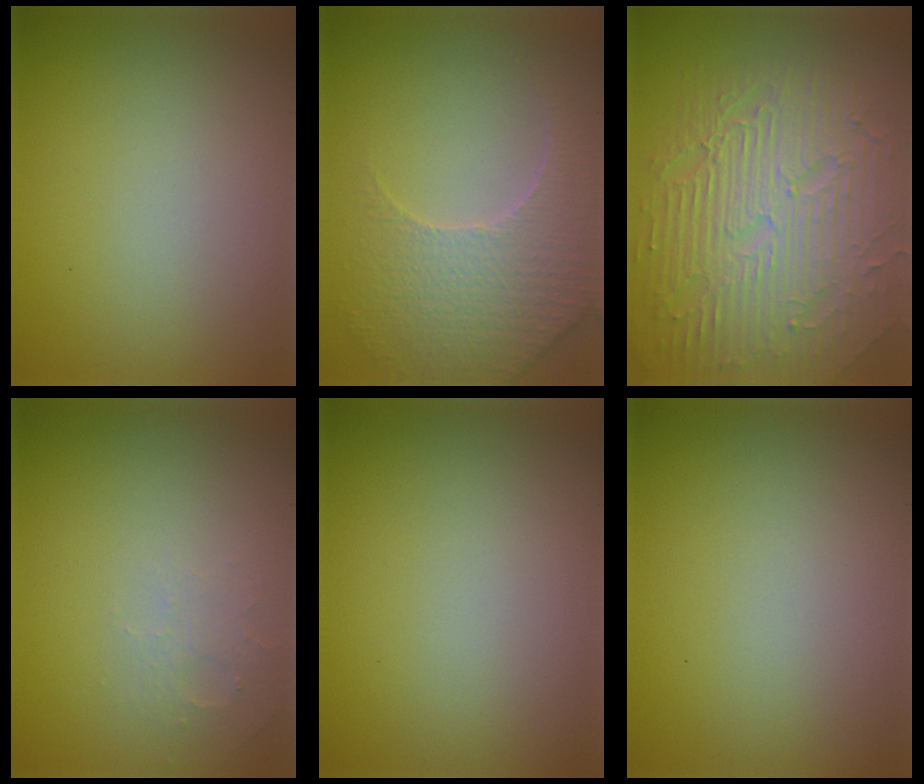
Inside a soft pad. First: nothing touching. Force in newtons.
{"total": 4.3, "press": 4.2, "slide": 1.2}
{"total": 9.7, "press": 6.3, "slide": 7.4}
{"total": 1.6, "press": 1.5, "slide": 0.4}
{"total": 0.0}
{"total": 0.0}